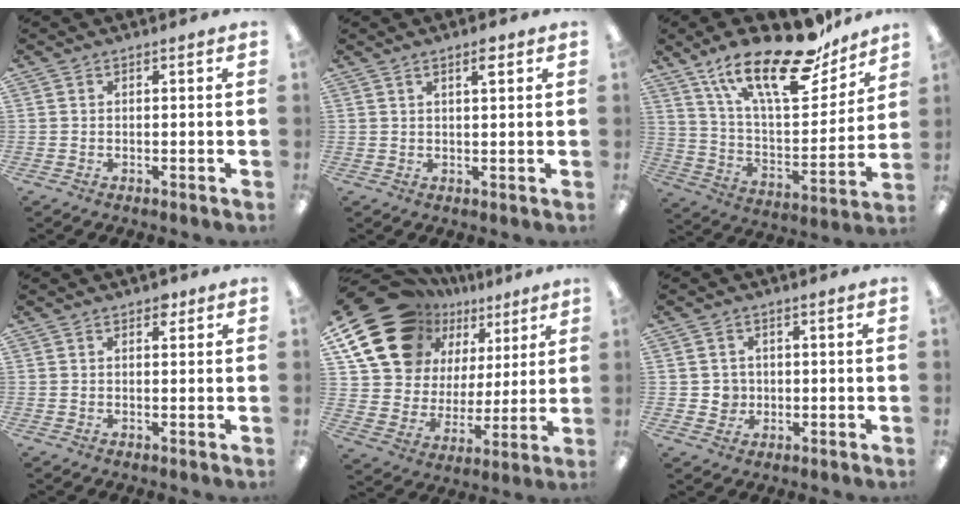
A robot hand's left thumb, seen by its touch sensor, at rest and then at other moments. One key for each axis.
{"total": 3.0, "fx": 1.9, "fy": 0.7, "fz": 2.2, "tx": -0.032, "ty": -0.003, "tz": 0.029}
{"total": 25.0, "fx": 17.2, "fy": 9.3, "fz": 15.6, "tx": -0.249, "ty": -0.097, "tz": 0.294}
{"total": 2.1, "fx": 1.3, "fy": 1.2, "fz": 1.2, "tx": 0.000, "ty": -0.007, "tz": 0.017}
{"total": 21.2, "fx": 13.1, "fy": 14.3, "fz": 8.6, "tx": -0.151, "ty": -0.084, "tz": 0.257}
{"total": 3.4, "fx": 0.0, "fy": 3.4, "fz": 0.4, "tx": 0.000, "ty": 0.000, "tz": -0.004}